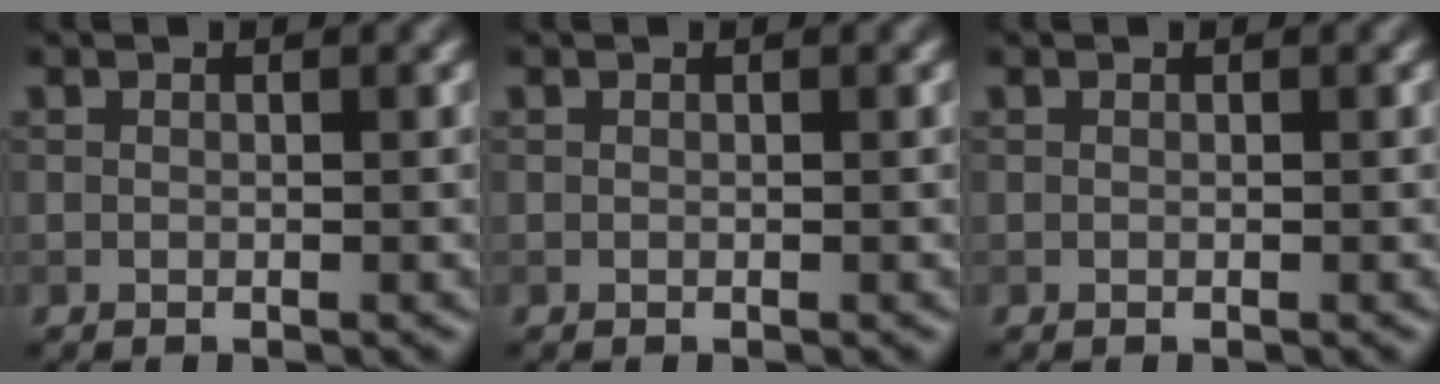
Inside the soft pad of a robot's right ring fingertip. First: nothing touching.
{"total": 0.0}
{"total": 0.0}